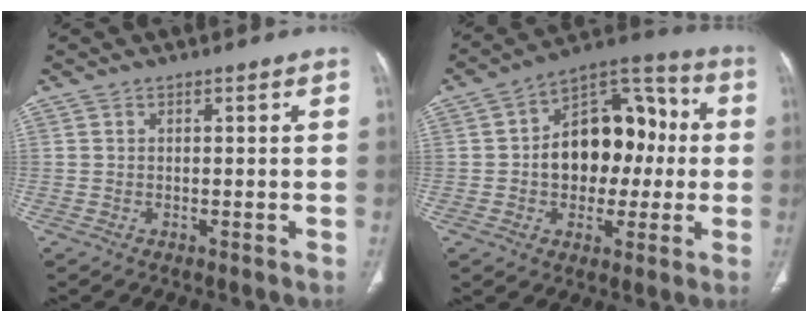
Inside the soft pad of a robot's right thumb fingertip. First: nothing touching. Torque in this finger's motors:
{"motor_torque": [0.62, 2.71, 1.08, -0.07, 0.08]}